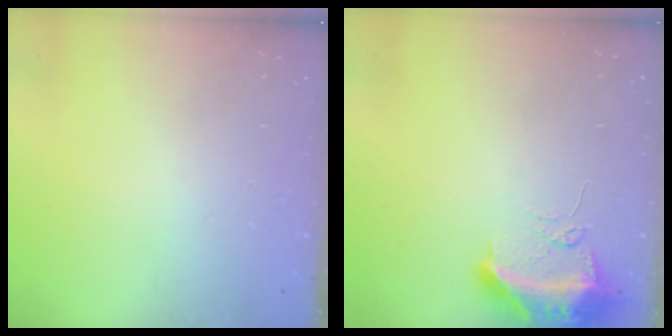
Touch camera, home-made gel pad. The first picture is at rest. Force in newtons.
{"total": 11.0, "press": 10.9, "slide": 1.3}